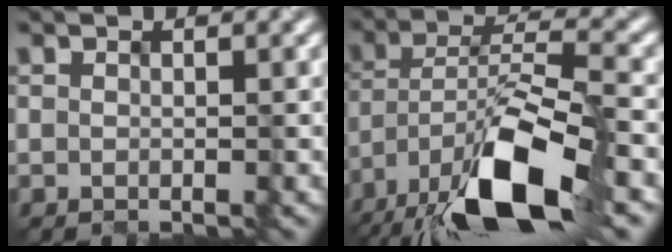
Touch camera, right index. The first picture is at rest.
{"total": 12.2, "force": [-7.9, 2.8, 8.9], "torque": [-0.165, -0.001, -0.143]}